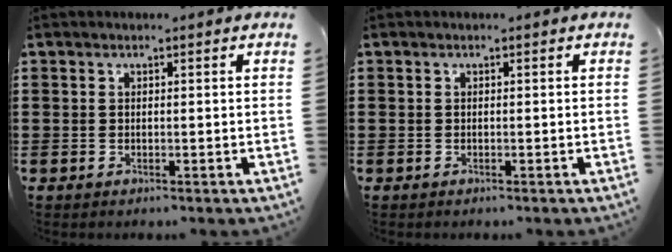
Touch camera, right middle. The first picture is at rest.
{"total": 0.0}